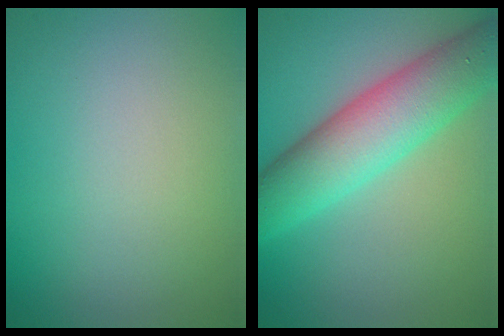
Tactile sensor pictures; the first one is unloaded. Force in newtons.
{"total": 7.6, "press": 7.6, "slide": 0.0}